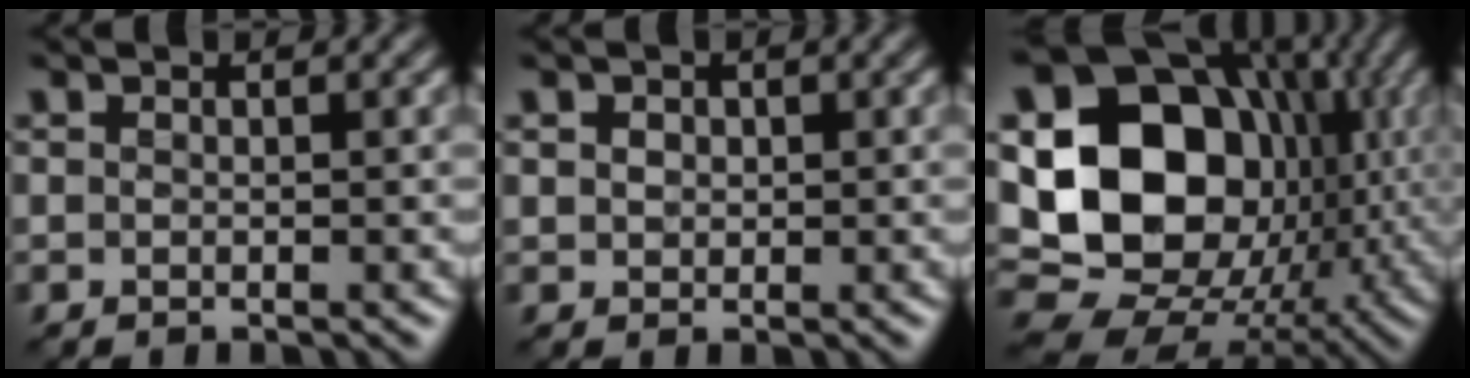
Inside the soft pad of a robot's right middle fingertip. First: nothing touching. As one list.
[{"total": 2.0, "force": [1.0, 1.5, 0.9], "torque": [-0.023, 0.009, 0.019]}, {"total": 17.9, "force": [1.5, 14.5, 10.5], "torque": [-0.186, -0.003, 0.035]}]